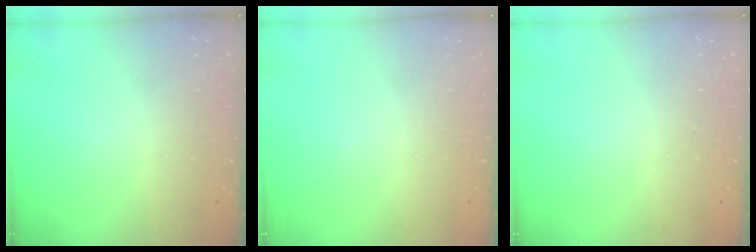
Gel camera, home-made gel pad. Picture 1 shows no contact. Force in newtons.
{"total": 0.0}
{"total": 0.0}